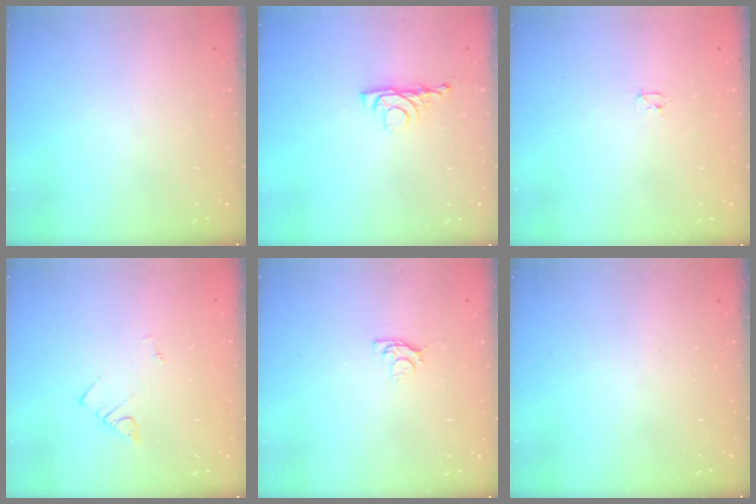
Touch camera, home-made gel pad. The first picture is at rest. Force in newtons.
{"total": 4.3, "press": 4.2, "slide": 0.7}
{"total": 2.4, "press": 2.3, "slide": 0.4}
{"total": 2.1, "press": 2.1, "slide": 0.4}
{"total": 3.4, "press": 3.4, "slide": 0.5}
{"total": 0.0}